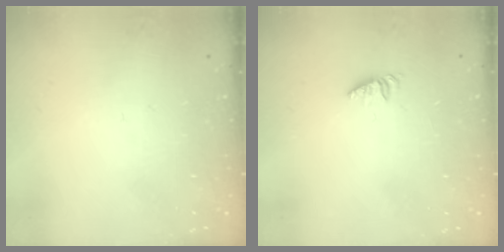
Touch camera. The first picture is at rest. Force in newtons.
{"total": 1.3, "press": 1.3, "slide": 0.3}